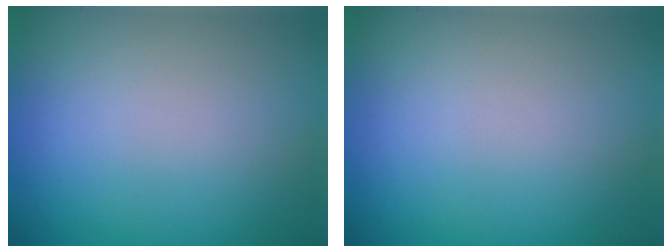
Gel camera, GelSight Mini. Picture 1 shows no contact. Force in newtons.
{"total": 0.0}